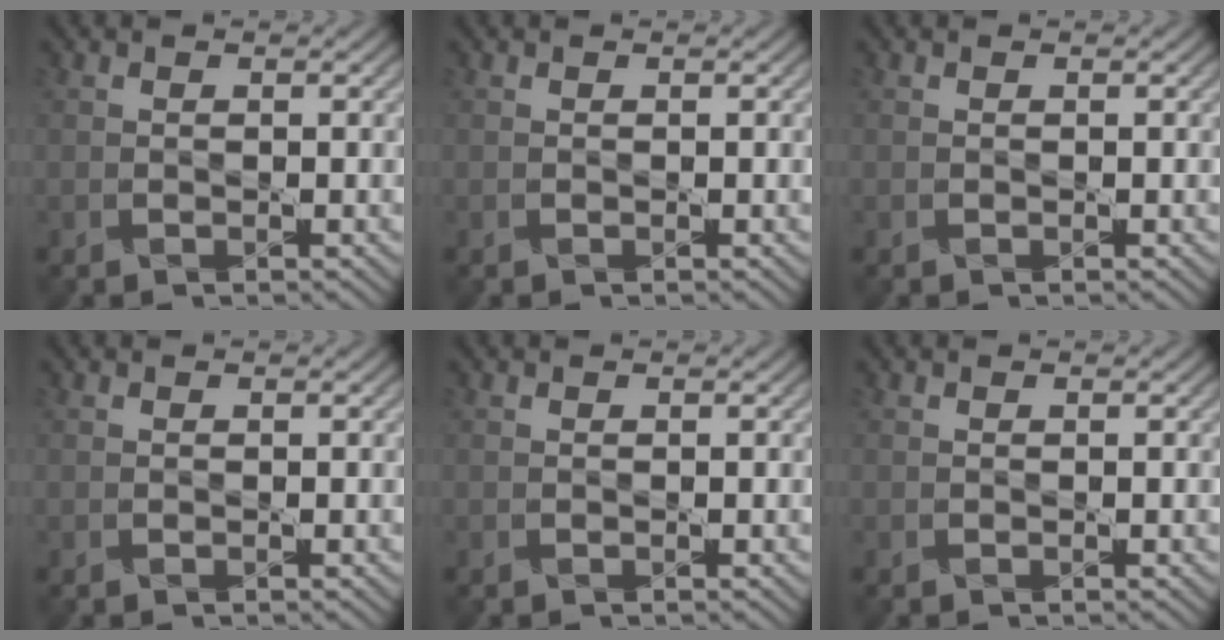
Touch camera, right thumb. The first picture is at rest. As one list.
[{"total": 0.0}, {"total": 0.0}, {"total": 0.0}, {"total": 0.0}, {"total": 0.0}]